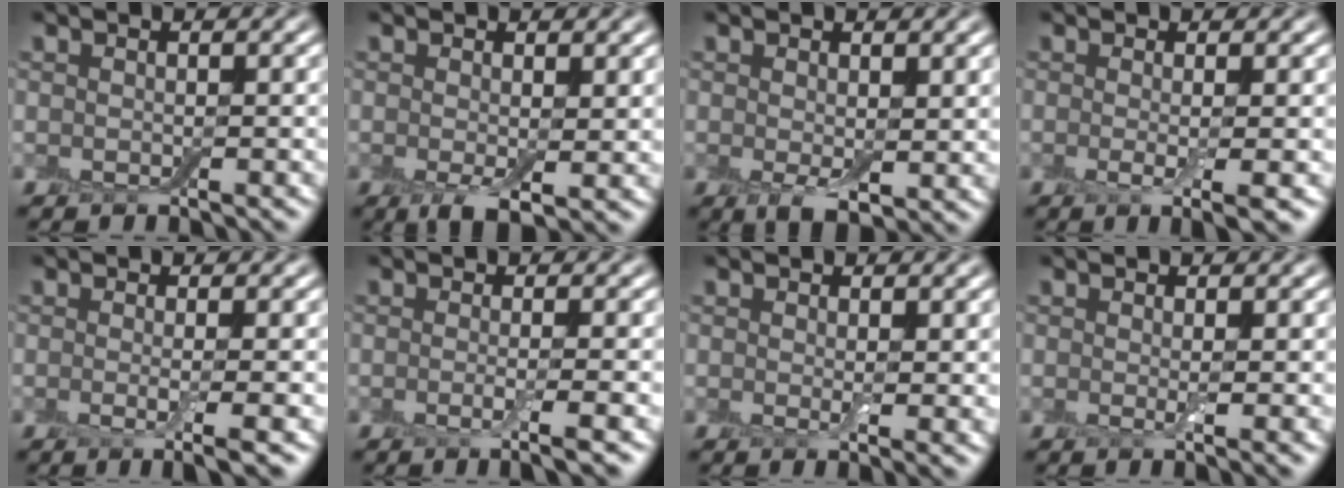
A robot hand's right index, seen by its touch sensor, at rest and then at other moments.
{"total": 3.4, "force": [-0.5, 1.2, 3.1], "torque": [-0.056, -0.012, -0.008]}
{"total": 2.9, "force": [0.2, 1.3, 2.6], "torque": [-0.046, -0.013, 0.006]}
{"total": 3.0, "force": [-0.4, 0.6, 3.0], "torque": [-0.048, -0.009, -0.006]}
{"total": 3.3, "force": [-0.5, 0.7, 3.2], "torque": [-0.047, -0.008, -0.009]}
{"total": 3.0, "force": [-0.6, 0.7, 2.9], "torque": [-0.039, -0.007, -0.012]}
{"total": 1.9, "force": [0.4, 0.3, 1.8], "torque": [-0.027, -0.010, 0.008]}
{"total": 1.6, "force": [0.2, 0.1, 1.6], "torque": [-0.028, -0.007, 0.000]}